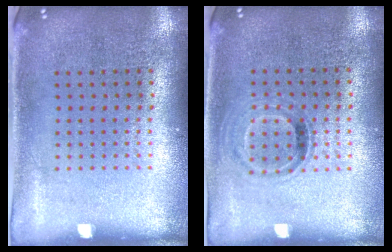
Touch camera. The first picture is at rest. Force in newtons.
{"total": 0.9, "press": 0.8, "slide": 0.3}